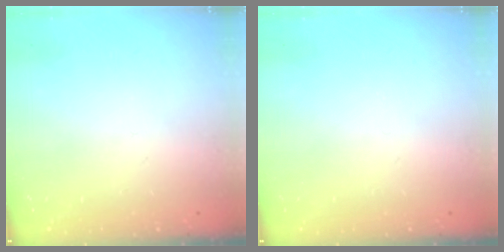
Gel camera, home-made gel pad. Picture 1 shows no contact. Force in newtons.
{"total": 0.0}